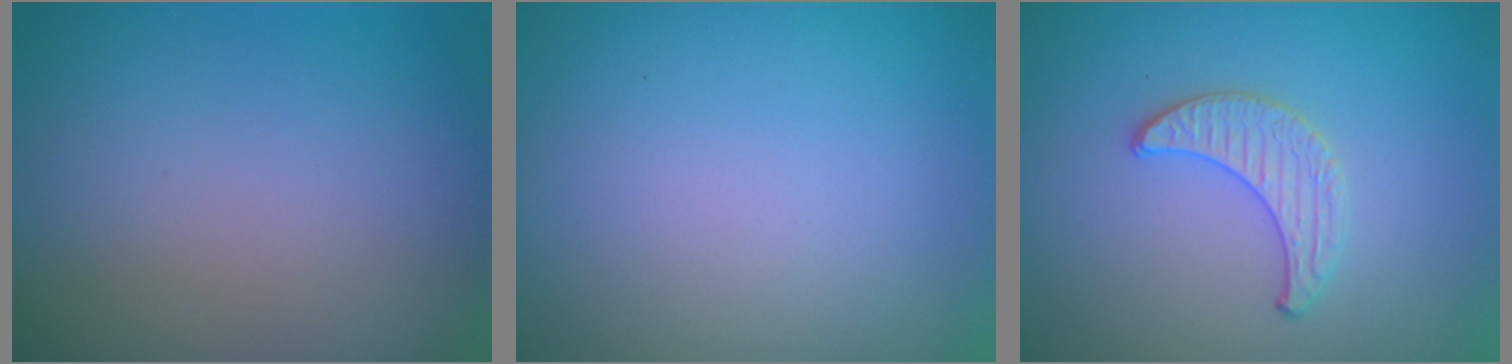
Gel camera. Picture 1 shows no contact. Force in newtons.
{"total": 0.0}
{"total": 1.5, "press": 1.5, "slide": 0.1}